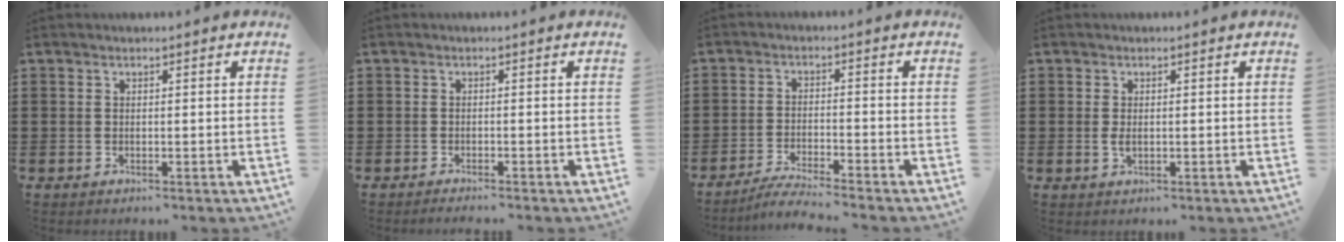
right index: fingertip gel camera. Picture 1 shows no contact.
{"total": 0.9, "force": [-0.8, -0.2, 0.1], "torque": [-0.005, -0.004, -0.015]}
{"total": 3.9, "force": [-3.7, -0.5, 1.2], "torque": [-0.029, -0.010, -0.074]}
{"total": 1.4, "force": [0.0, 0.5, 1.2], "torque": [-0.026, -0.001, 0.000]}